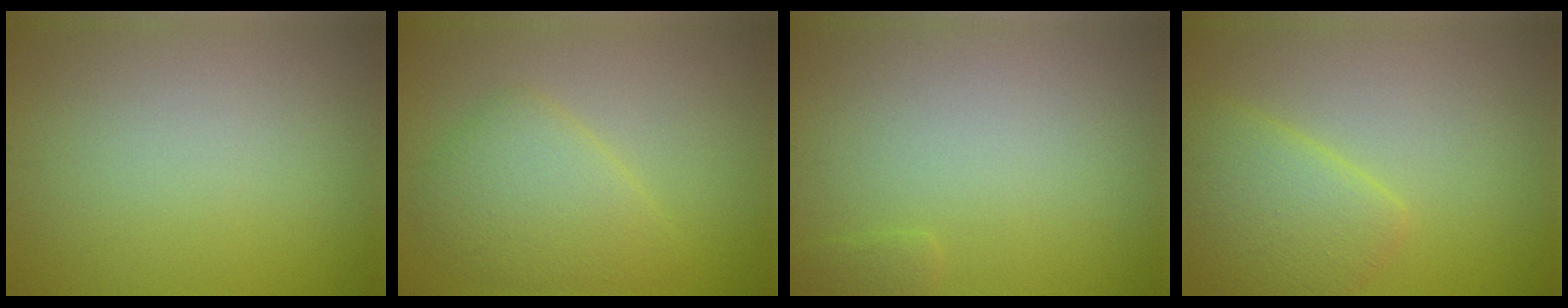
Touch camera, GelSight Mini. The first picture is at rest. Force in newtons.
{"total": 4.2, "press": 4.2, "slide": 0.0}
{"total": 0.7, "press": 0.7, "slide": 0.0}
{"total": 4.2, "press": 4.2, "slide": 0.3}